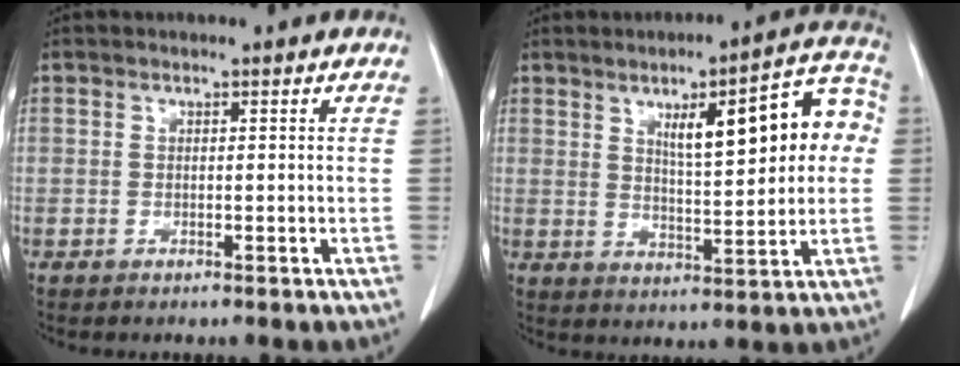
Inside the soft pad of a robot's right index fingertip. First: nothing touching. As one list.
[{"total": 14.0, "force": [3.4, 3.4, 13.1], "torque": [-0.173, 0.030, 0.050]}]